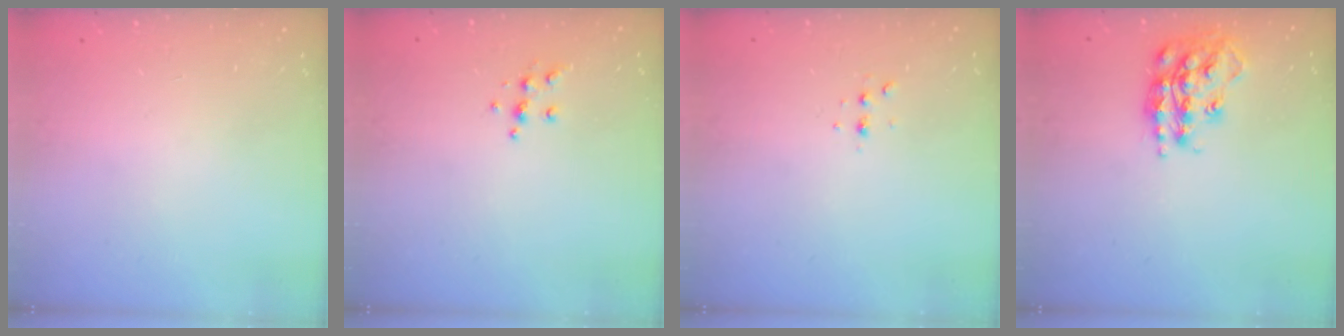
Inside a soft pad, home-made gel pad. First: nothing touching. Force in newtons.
{"total": 5.6, "press": 5.6, "slide": 0.6}
{"total": 2.8, "press": 2.8, "slide": 0.7}
{"total": 17.5, "press": 17.4, "slide": 1.1}